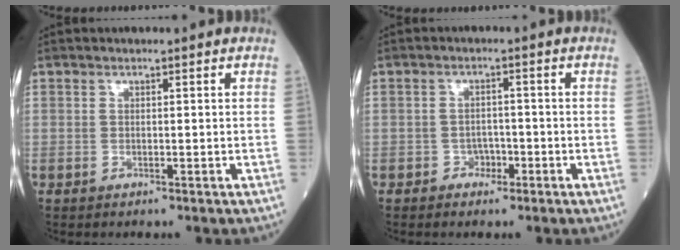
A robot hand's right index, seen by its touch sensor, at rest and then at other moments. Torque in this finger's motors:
{"motor_torque": [-0.23, -0.08, -0.04, -0.01]}